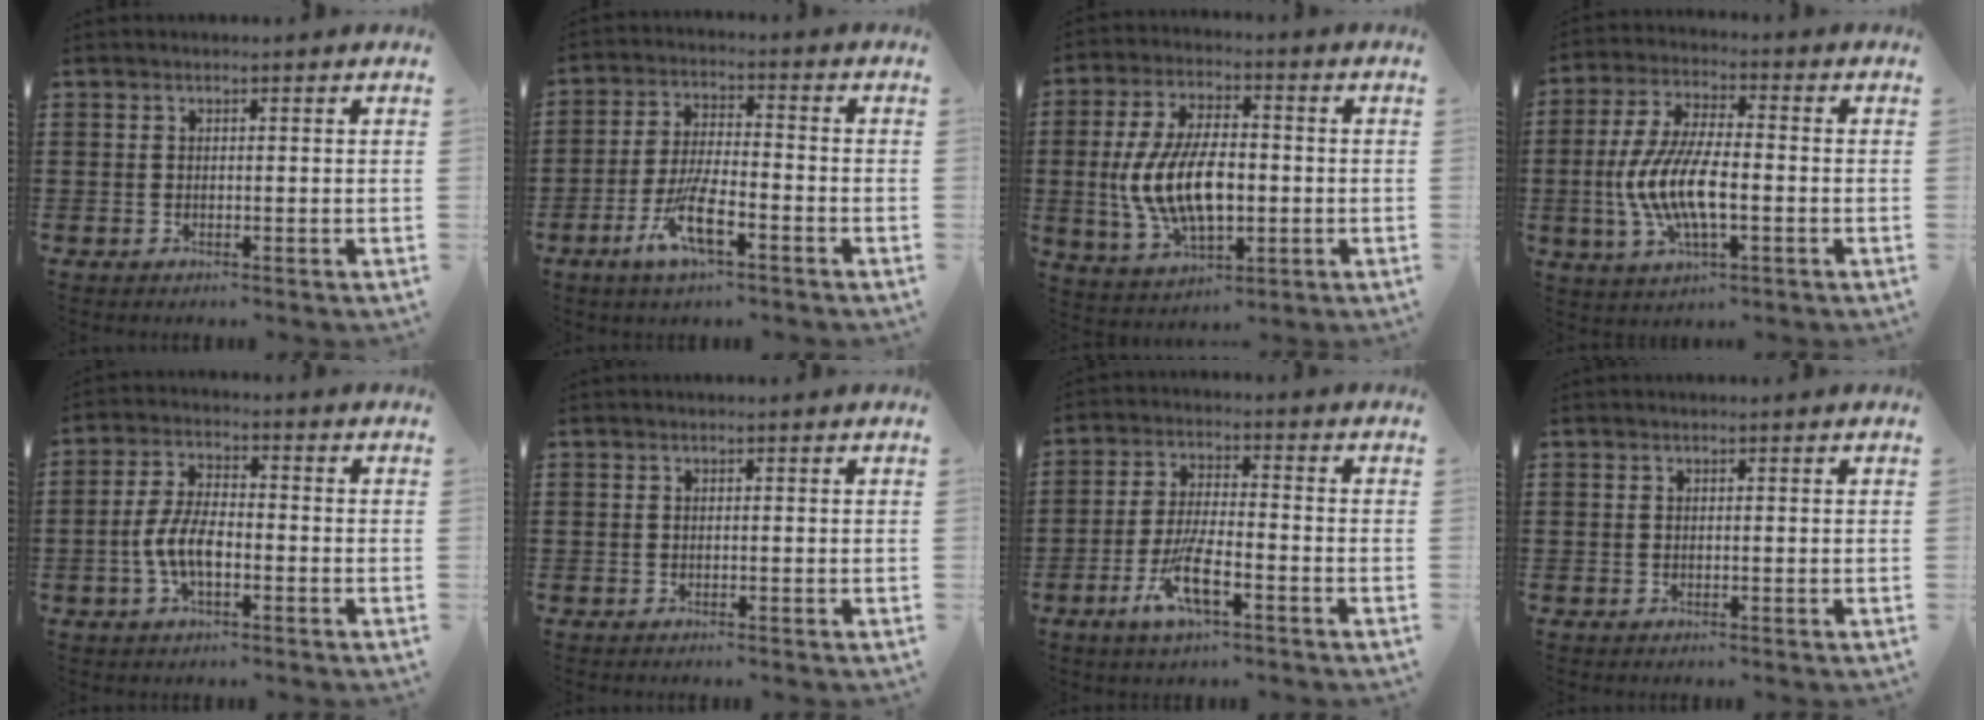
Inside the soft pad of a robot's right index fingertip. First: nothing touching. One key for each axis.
{"total": 8.4, "fx": -4.0, "fy": 2.1, "fz": 7.1, "tx": -0.160, "ty": -0.014, "tz": -0.077}
{"total": 11.8, "fx": -1.2, "fy": 6.1, "fz": 10.0, "tx": -0.223, "ty": 0.000, "tz": -0.025}
{"total": 10.5, "fx": -2.2, "fy": 3.9, "fz": 9.5, "tx": -0.217, "ty": -0.014, "tz": -0.046}
{"total": 6.4, "fx": -1.9, "fy": 2.9, "fz": 5.4, "tx": -0.127, "ty": -0.002, "tz": -0.043}
{"total": 0.0}
{"total": 7.8, "fx": -3.6, "fy": 1.7, "fz": 6.7, "tx": -0.148, "ty": -0.014, "tz": -0.068}
{"total": 0.0}